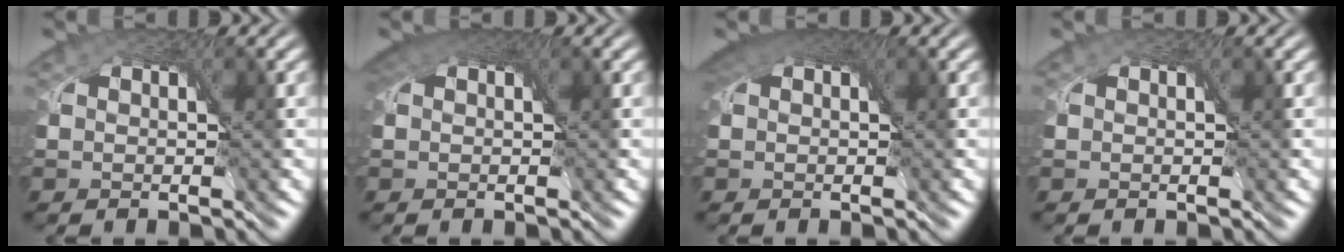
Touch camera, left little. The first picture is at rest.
{"total": 3.8, "force": [2.0, 2.1, 2.4], "torque": [-0.043, 0.009, 0.024]}
{"total": 4.3, "force": [2.5, 2.1, 2.9], "torque": [-0.047, 0.014, 0.029]}
{"total": 0.0}